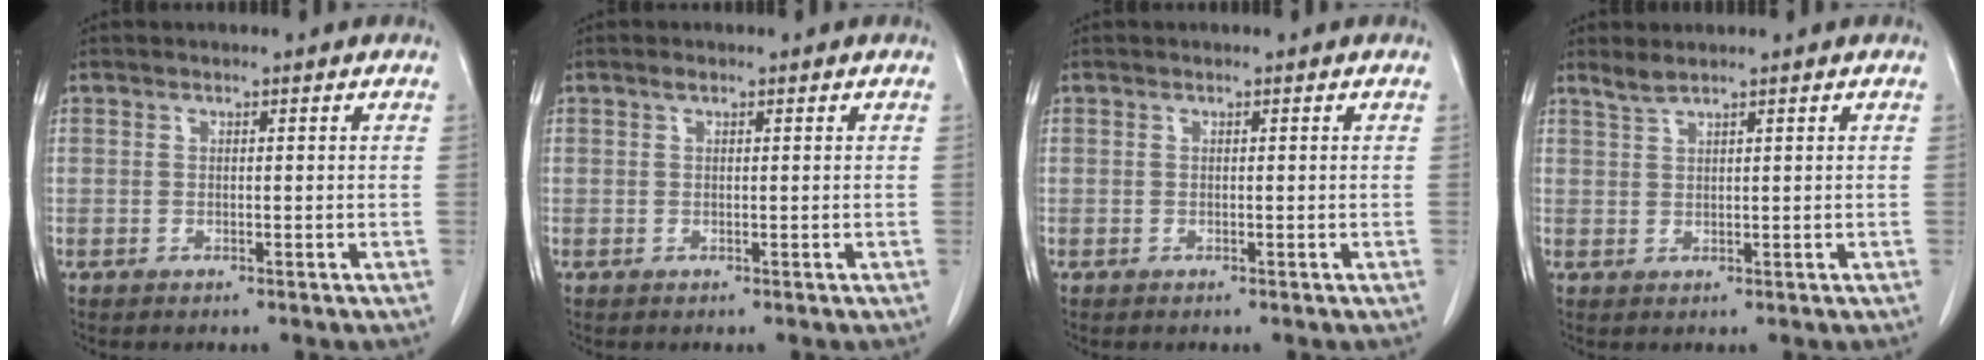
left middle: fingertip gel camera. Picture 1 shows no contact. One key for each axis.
{"total": 0.6, "fx": 0.4, "fy": 0.3, "fz": 0.4, "tx": -0.007, "ty": 0.003, "tz": 0.006}
{"total": 0.0}
{"total": 1.7, "fx": 1.5, "fy": -0.2, "fz": 0.7, "tx": -0.016, "ty": 0.005, "tz": 0.035}